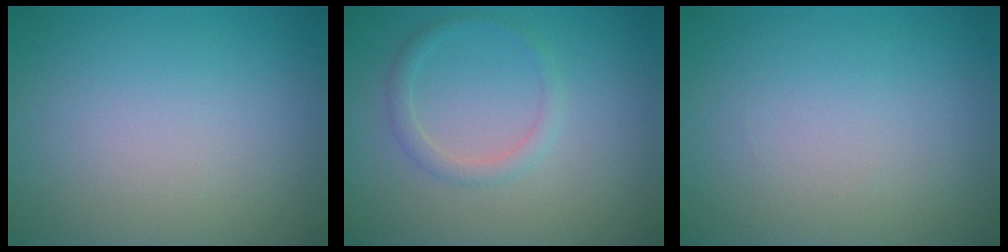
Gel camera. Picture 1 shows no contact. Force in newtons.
{"total": 1.5, "press": 1.5, "slide": 0.0}
{"total": 0.0}